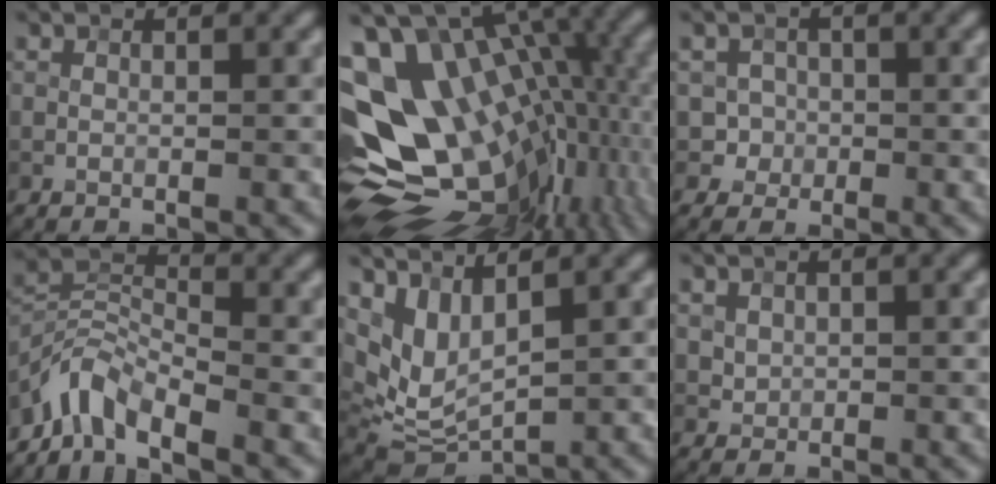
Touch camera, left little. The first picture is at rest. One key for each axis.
{"total": 18.1, "fx": 1.3, "fy": 11.3, "fz": 14.1, "tx": -0.220, "ty": -0.023, "tz": 0.061}
{"total": 2.2, "fx": -0.6, "fy": 2.1, "fz": 0.1, "tx": 0.022, "ty": 0.006, "tz": -0.010}
{"total": 5.1, "fx": -4.2, "fy": 1.7, "fz": 2.4, "tx": -0.039, "ty": 0.002, "tz": -0.094}
{"total": 5.0, "fx": 2.2, "fy": 2.5, "fz": 3.7, "tx": -0.086, "ty": -0.018, "tz": 0.052}
{"total": 0.9, "fx": 0.4, "fy": 0.8, "fz": 0.3, "tx": -0.005, "ty": -0.004, "tz": 0.013}